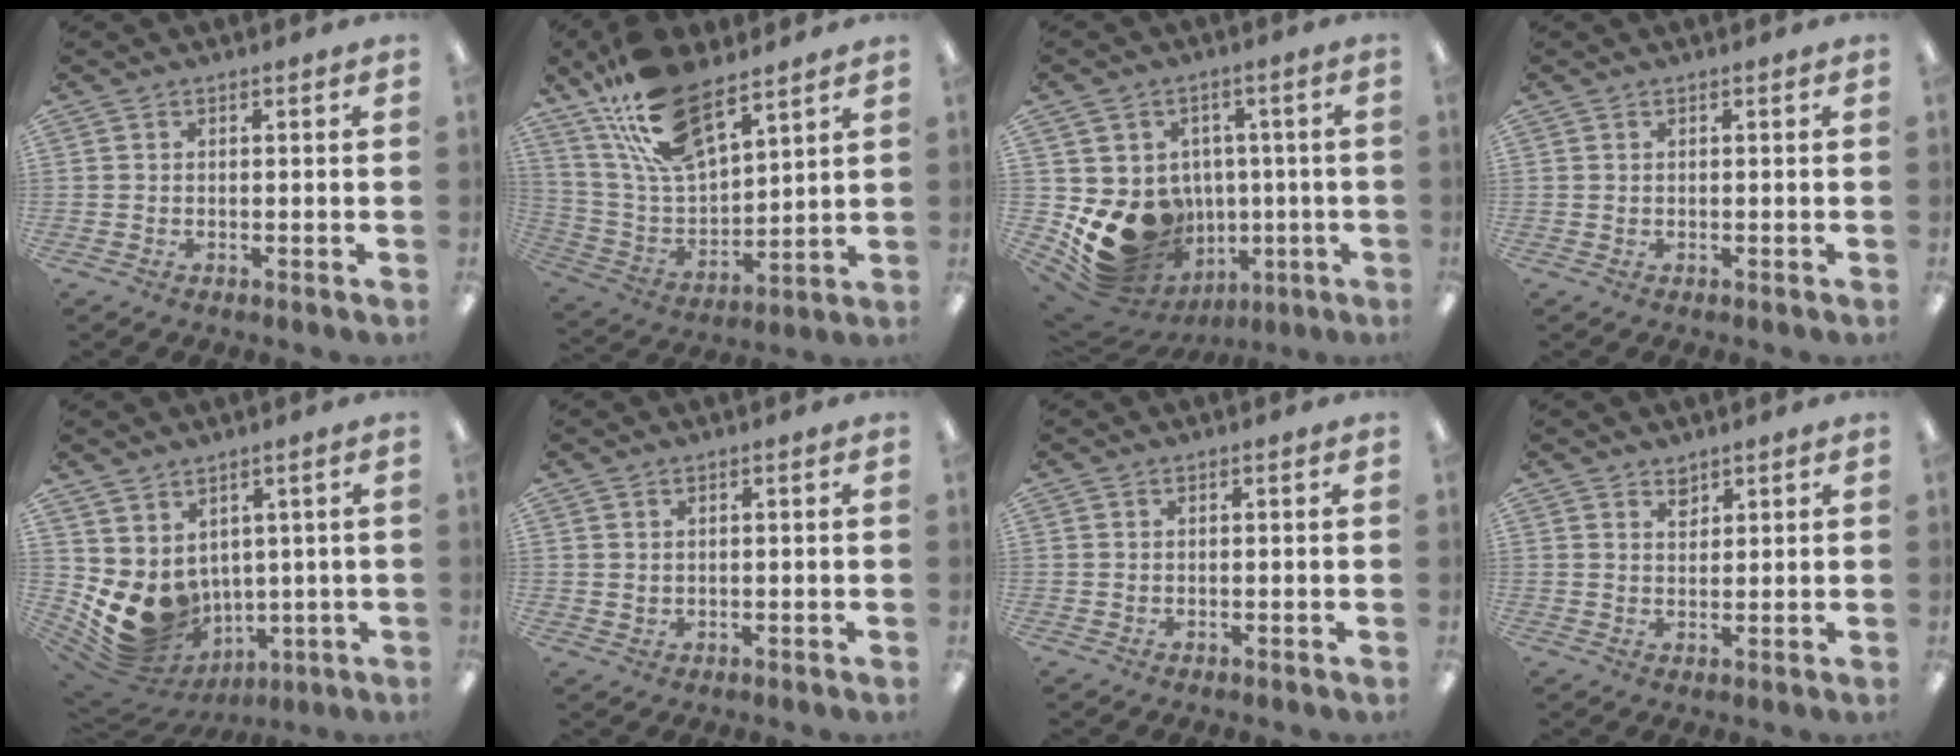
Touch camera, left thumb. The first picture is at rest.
{"total": 20.0, "force": [13.6, 8.5, 11.9], "torque": [-0.244, -0.060, 0.244]}
{"total": 16.3, "force": [-3.4, 14.0, 7.5], "torque": [-0.143, -0.005, -0.027]}
{"total": 0.0}
{"total": 10.5, "force": [0.8, 9.1, 5.3], "torque": [-0.112, -0.038, 0.028]}
{"total": 1.3, "force": [0.9, 0.9, 0.2], "torque": [-0.005, 0.002, 0.017]}
{"total": 0.0}
{"total": 2.6, "force": [2.1, 1.3, 0.5], "torque": [0.003, -0.011, 0.037]}